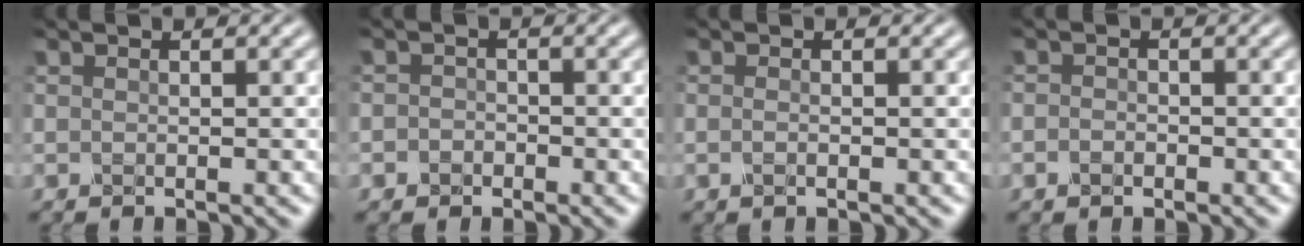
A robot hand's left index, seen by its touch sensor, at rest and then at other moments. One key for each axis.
{"total": 1.3, "fx": -0.5, "fy": 1.1, "fz": 0.3, "tx": 0.011, "ty": 0.000, "tz": -0.016}
{"total": 0.7, "fx": -0.2, "fy": 0.3, "fz": 0.6, "tx": -0.013, "ty": -0.003, "tz": -0.003}
{"total": 1.1, "fx": -0.5, "fy": 0.8, "fz": 0.6, "tx": -0.010, "ty": -0.001, "tz": -0.012}